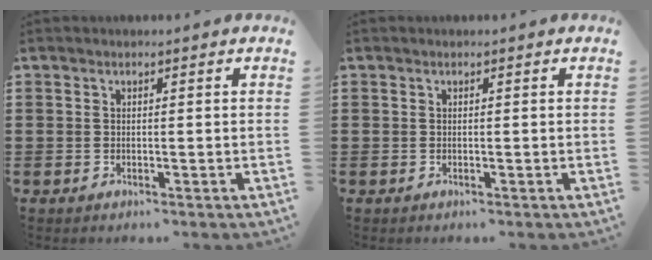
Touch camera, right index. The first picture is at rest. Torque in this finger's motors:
{"motor_torque": [1.09, 1.05, 0.00, 0.00]}